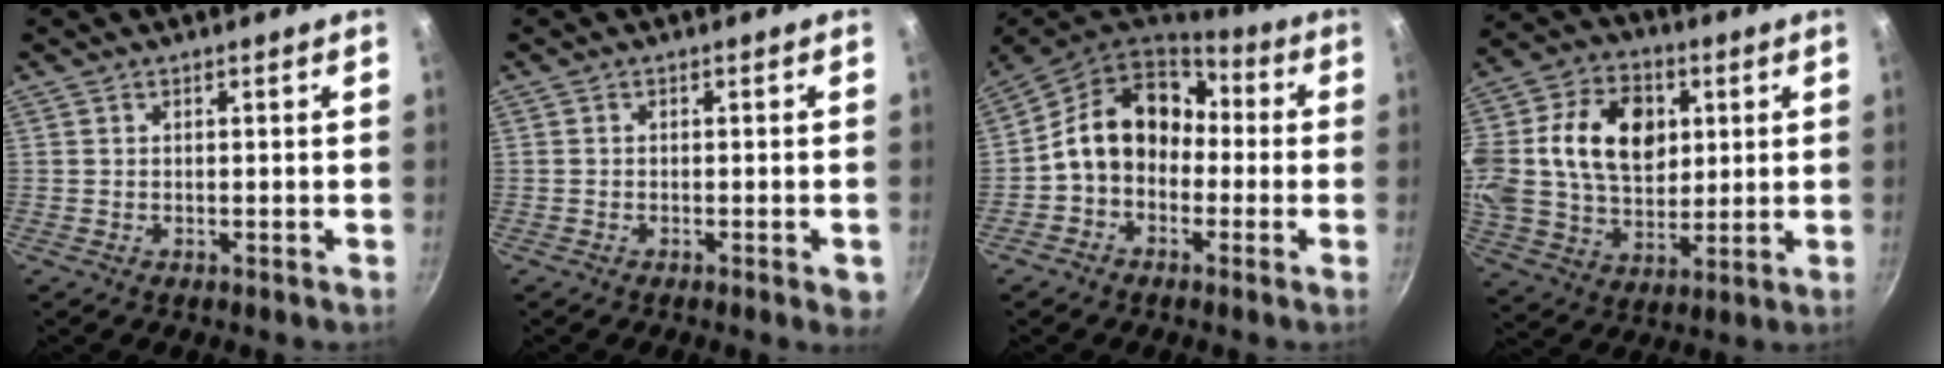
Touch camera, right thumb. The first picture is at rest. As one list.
[{"total": 2.6, "force": [-1.2, 0.6, 2.2], "torque": [-0.032, 0.003, -0.018]}, {"total": 14.1, "force": [-0.3, 11.1, 8.7], "torque": [-0.111, 0.051, -0.023]}, {"total": 23.9, "force": [4.9, 17.2, 15.9], "torque": [-0.302, 0.018, 0.086]}]